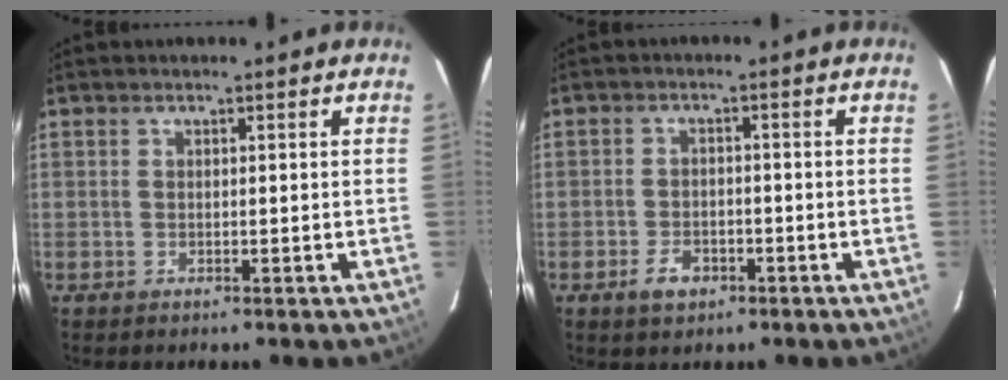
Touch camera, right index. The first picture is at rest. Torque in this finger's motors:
{"motor_torque": [0.31, -0.33, 0.02, -0.02]}